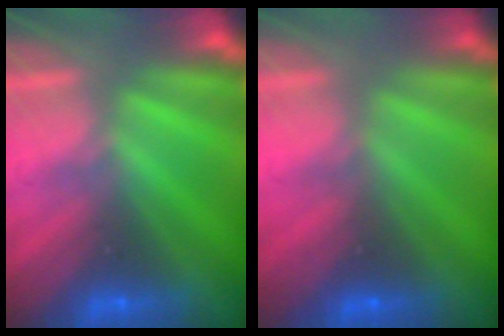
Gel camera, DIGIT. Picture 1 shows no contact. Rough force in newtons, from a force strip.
{"total": 4.5}